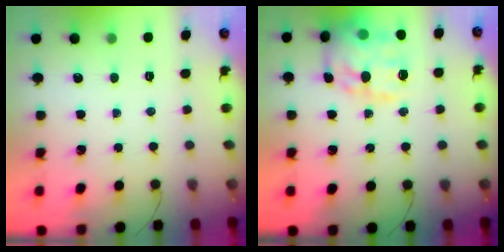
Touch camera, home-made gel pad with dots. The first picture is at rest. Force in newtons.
{"total": 19.3, "press": 19.2, "slide": 1.8}